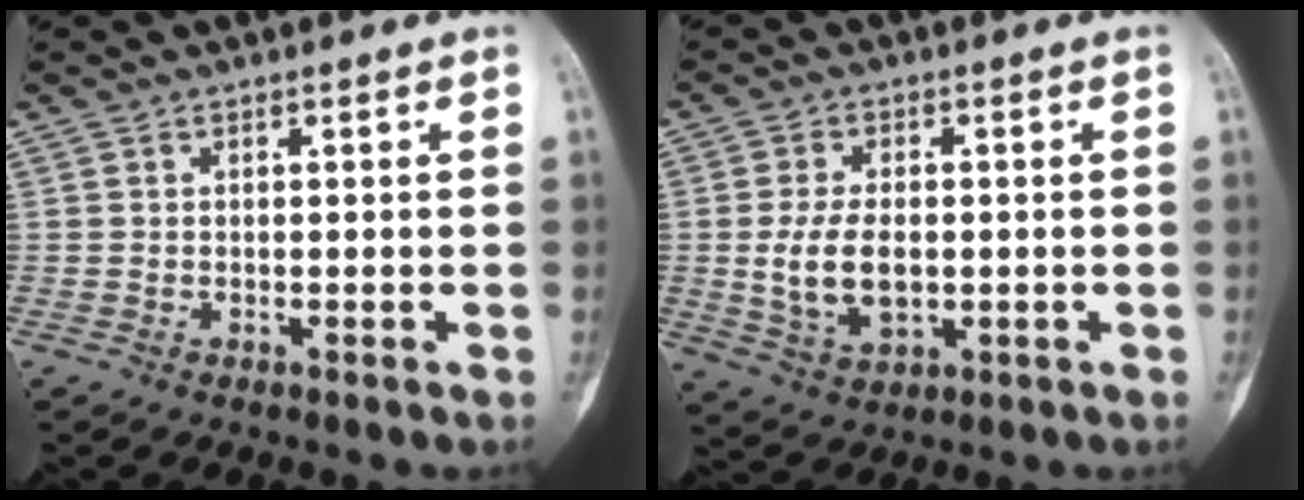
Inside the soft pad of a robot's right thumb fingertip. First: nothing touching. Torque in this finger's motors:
{"motor_torque": [-0.16, 0.43, 0.66, -0.29, 0.08]}